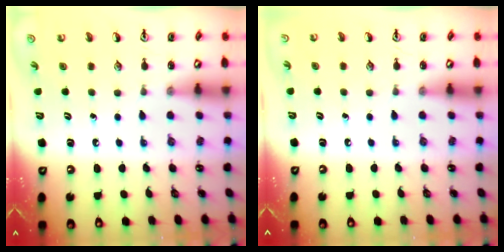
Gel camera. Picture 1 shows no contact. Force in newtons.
{"total": 0.0}